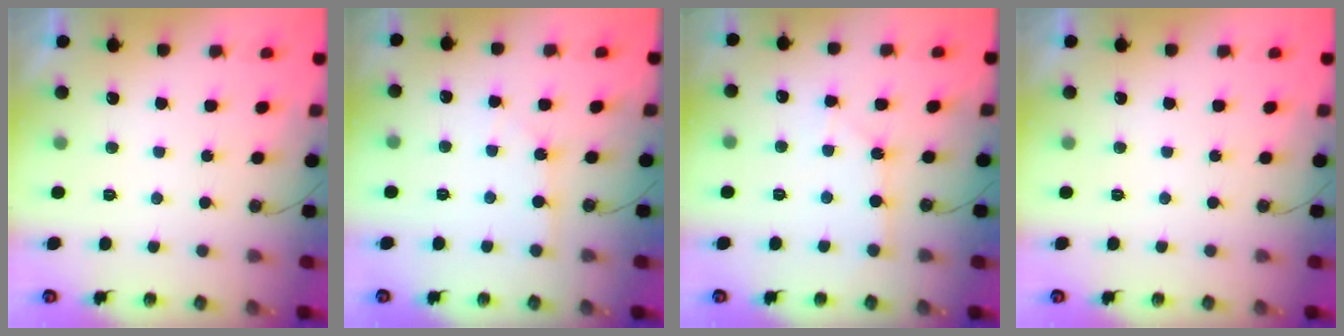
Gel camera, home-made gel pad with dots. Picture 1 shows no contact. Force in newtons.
{"total": 2.1, "press": 2.1, "slide": 0.3}
{"total": 3.0, "press": 2.9, "slide": 0.4}
{"total": 0.0}